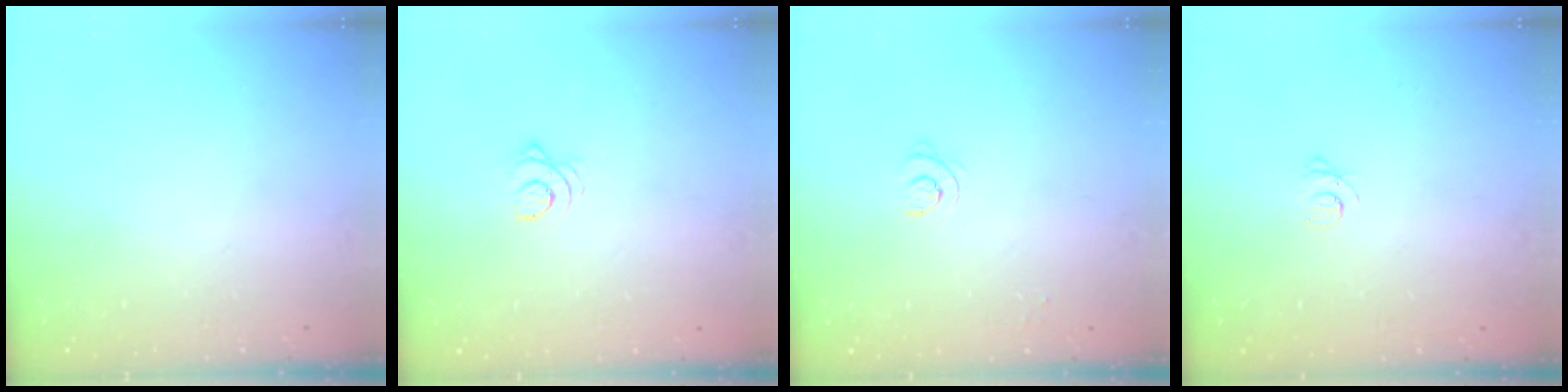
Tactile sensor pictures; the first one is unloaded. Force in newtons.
{"total": 2.3, "press": 2.3, "slide": 0.3}
{"total": 3.6, "press": 3.6, "slide": 0.6}
{"total": 2.3, "press": 2.3, "slide": 0.3}